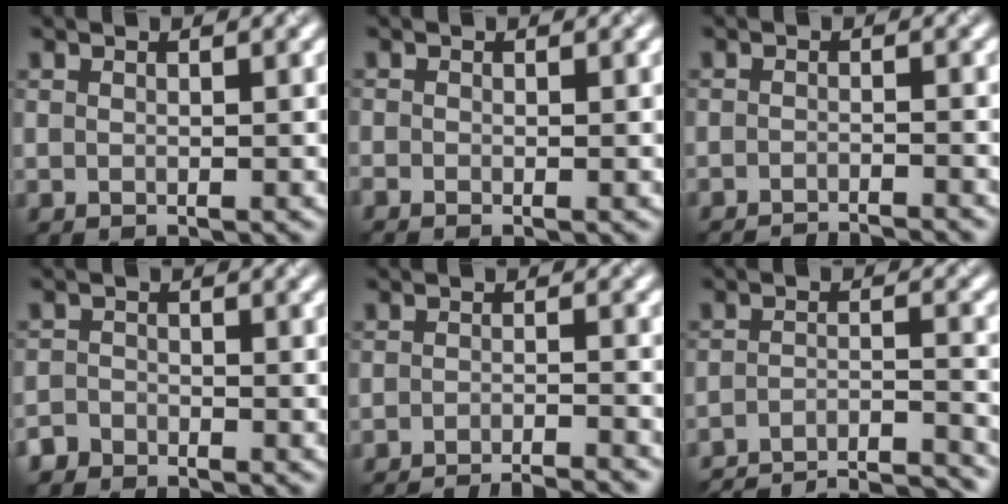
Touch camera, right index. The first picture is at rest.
{"total": 0.6, "force": [-0.5, 0.0, 0.4], "torque": [-0.012, -0.004, -0.013]}
{"total": 4.5, "force": [-4.3, 0.3, 1.1], "torque": [-0.012, 0.001, -0.059]}
{"total": 1.4, "force": [-1.2, 0.7, -0.1], "torque": [0.001, 0.006, -0.031]}
{"total": 7.1, "force": [-6.6, 1.1, 2.3], "torque": [-0.021, 0.001, -0.088]}
{"total": 15.8, "force": [-15.1, 3.0, 3.7], "torque": [-0.022, -0.001, -0.185]}